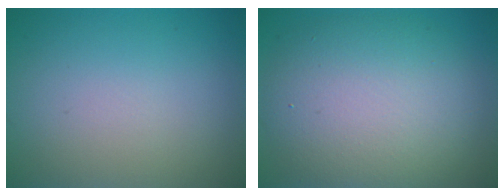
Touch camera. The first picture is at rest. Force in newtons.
{"total": 9.3, "press": 9.3, "slide": 0.5}